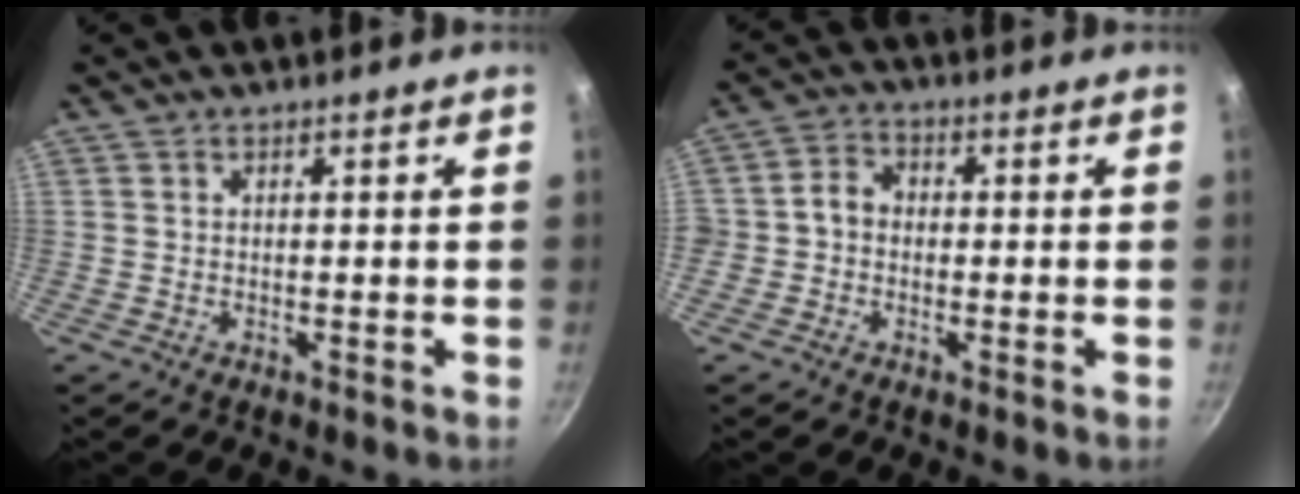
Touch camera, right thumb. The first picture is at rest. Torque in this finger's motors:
{"motor_torque": [1.15, 1.17, 0.47, -0.14, 0.27]}